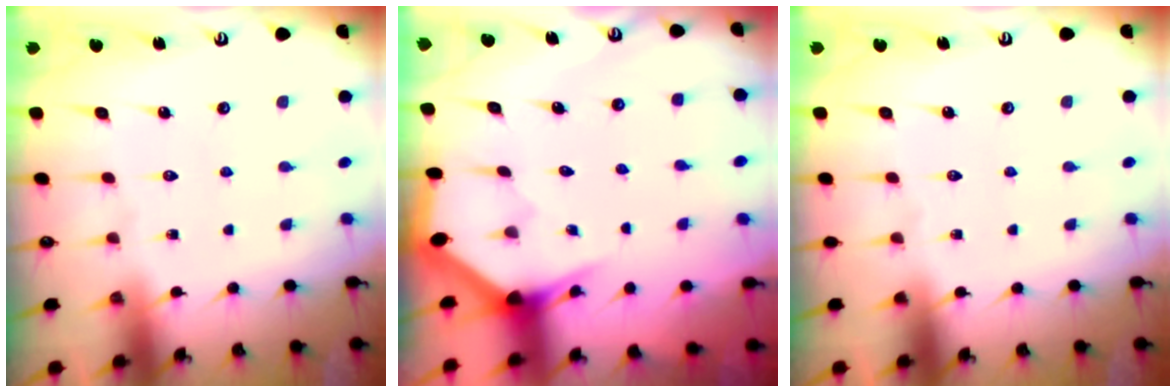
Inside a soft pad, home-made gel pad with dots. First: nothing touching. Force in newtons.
{"total": 3.0, "press": 3.0, "slide": 0.0}
{"total": 0.0}